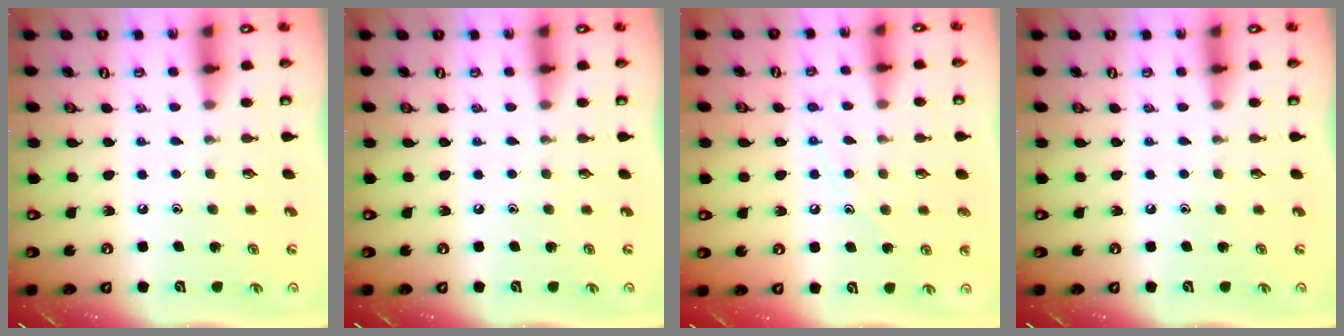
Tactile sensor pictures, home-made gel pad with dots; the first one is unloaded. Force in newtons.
{"total": 0.0}
{"total": 8.1, "press": 8.0, "slide": 0.7}
{"total": 0.0}